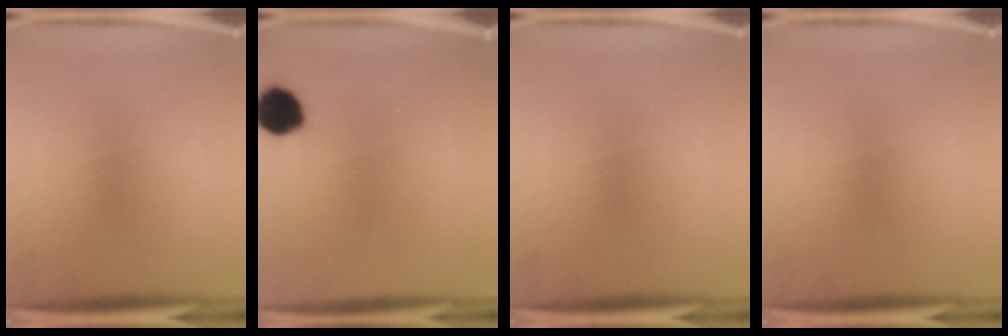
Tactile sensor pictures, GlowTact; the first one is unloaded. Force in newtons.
{"total": 7.3}
{"total": 0.0}
{"total": 0.0}